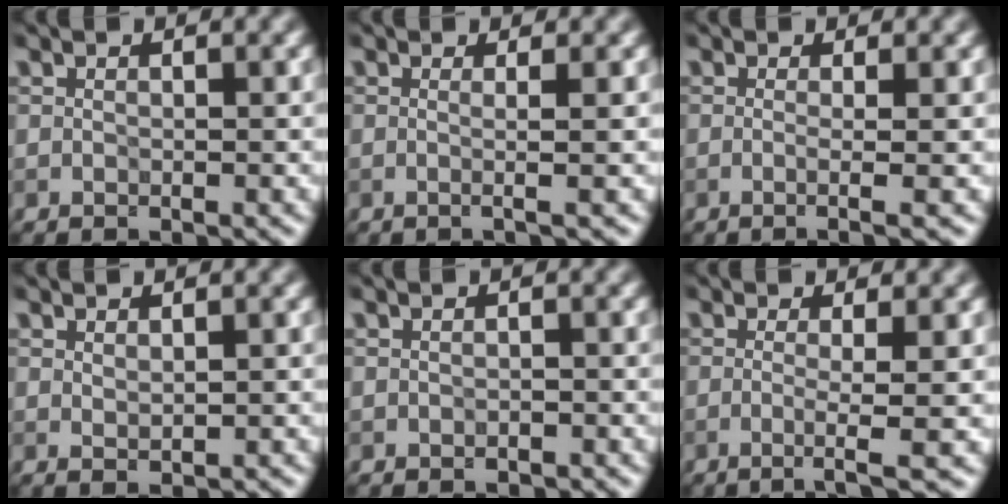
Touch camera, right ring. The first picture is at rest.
{"total": 2.7, "force": [0.5, 1.2, 2.4], "torque": [-0.017, 0.004, -0.027]}
{"total": 3.3, "force": [0.3, 1.5, 3.0], "torque": [-0.022, 0.003, -0.023]}
{"total": 0.7, "force": [0.2, 0.3, 0.6], "torque": [-0.012, -0.003, 0.007]}
{"total": 0.5, "force": [-0.4, 0.3, 0.2], "torque": [-0.004, 0.000, -0.005]}
{"total": 2.9, "force": [-0.4, 0.6, 2.8], "torque": [-0.042, -0.005, -0.016]}